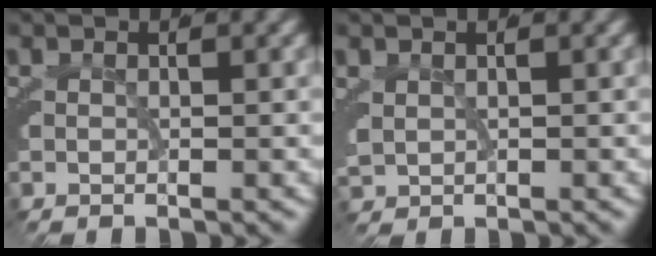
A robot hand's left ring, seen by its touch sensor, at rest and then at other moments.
{"total": 1.2, "force": [0.4, 1.1, 0.3], "torque": [-0.019, -0.011, 0.017]}